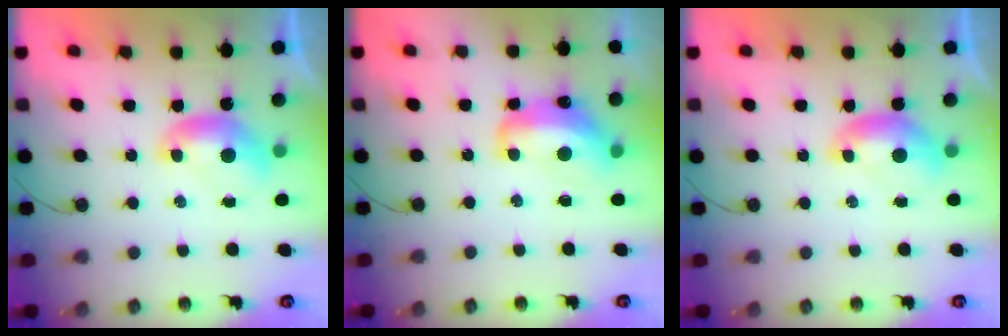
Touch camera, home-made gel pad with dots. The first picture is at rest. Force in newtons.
{"total": 6.9, "press": 6.8, "slide": 1.0}
{"total": 0.0}